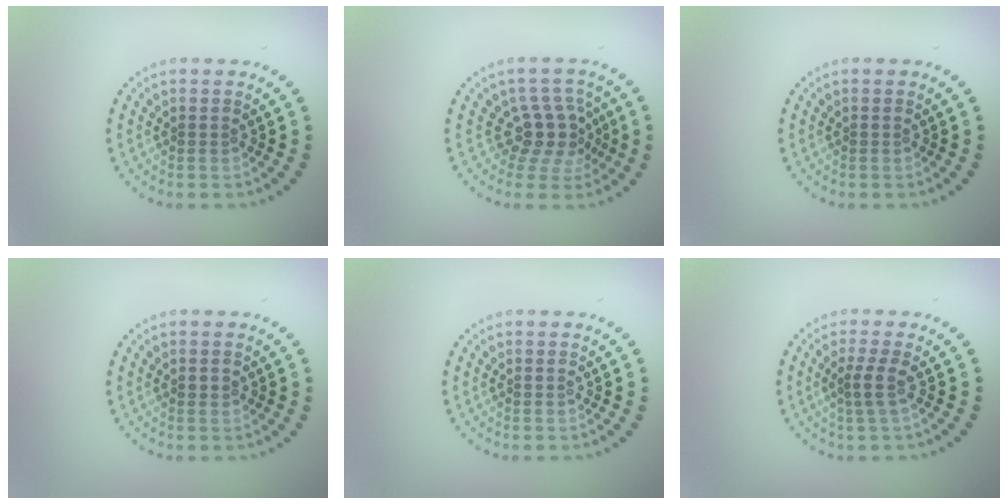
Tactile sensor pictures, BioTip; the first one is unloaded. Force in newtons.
{"total": 3.4, "press": 2.4, "slide": 2.4}
{"total": 0.0}
{"total": 0.9, "press": 0.9, "slide": 0.1}
{"total": 0.0}
{"total": 1.7, "press": 1.1, "slide": 1.3}